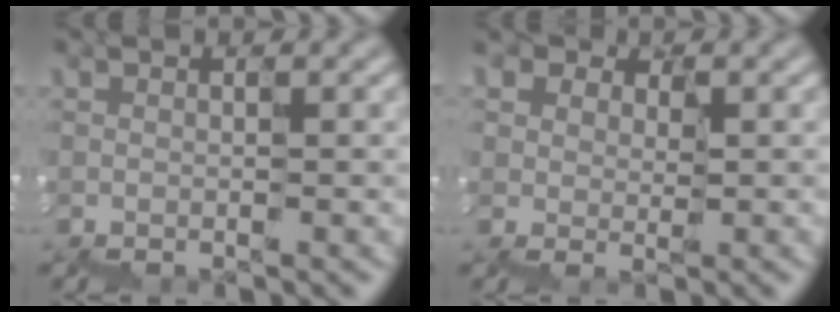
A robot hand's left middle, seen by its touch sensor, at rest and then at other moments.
{"total": 3.9, "force": [1.7, 3.0, 1.9], "torque": [-0.051, 0.004, 0.037]}